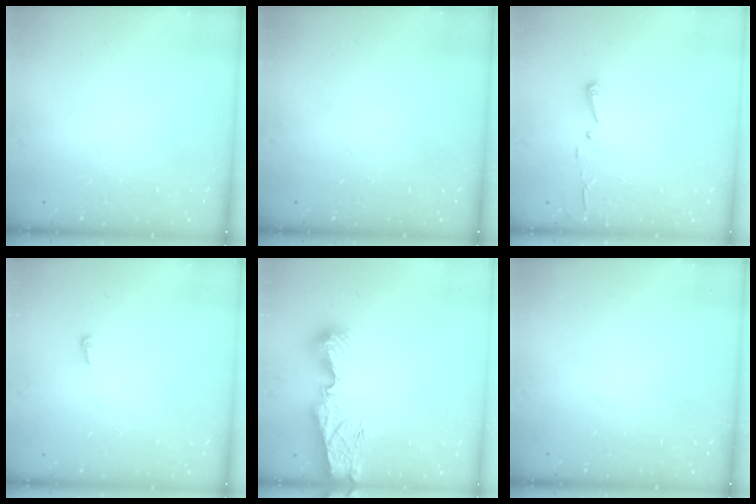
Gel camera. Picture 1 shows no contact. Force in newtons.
{"total": 0.0}
{"total": 3.0, "press": 2.9, "slide": 0.3}
{"total": 3.4, "press": 3.3, "slide": 0.7}
{"total": 9.2, "press": 9.2, "slide": 1.1}
{"total": 0.0}